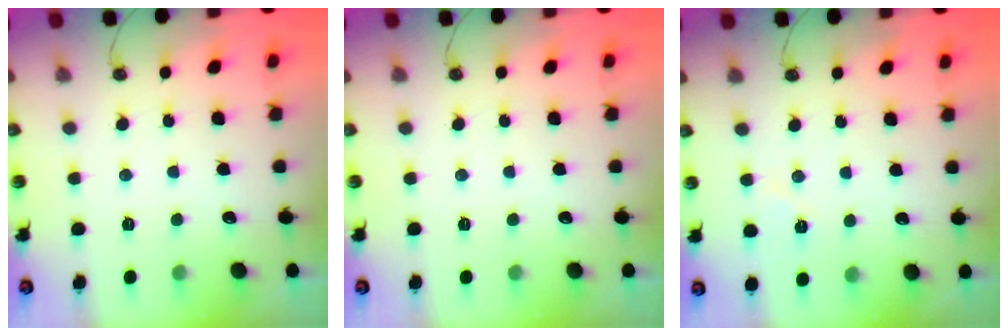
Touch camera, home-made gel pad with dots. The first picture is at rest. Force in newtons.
{"total": 0.0}
{"total": 5.2, "press": 4.7, "slide": 2.3}